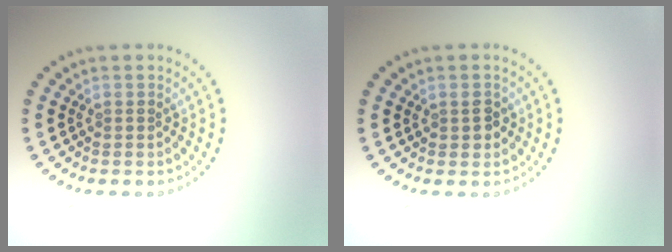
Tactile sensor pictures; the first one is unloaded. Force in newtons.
{"total": 1.5, "press": 1.5, "slide": 0.3}